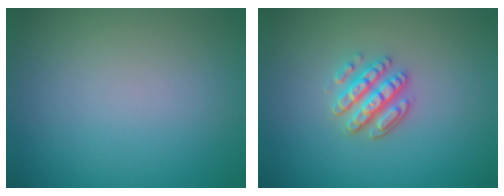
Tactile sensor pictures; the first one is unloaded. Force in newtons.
{"total": 3.4, "press": 3.0, "slide": 1.5}